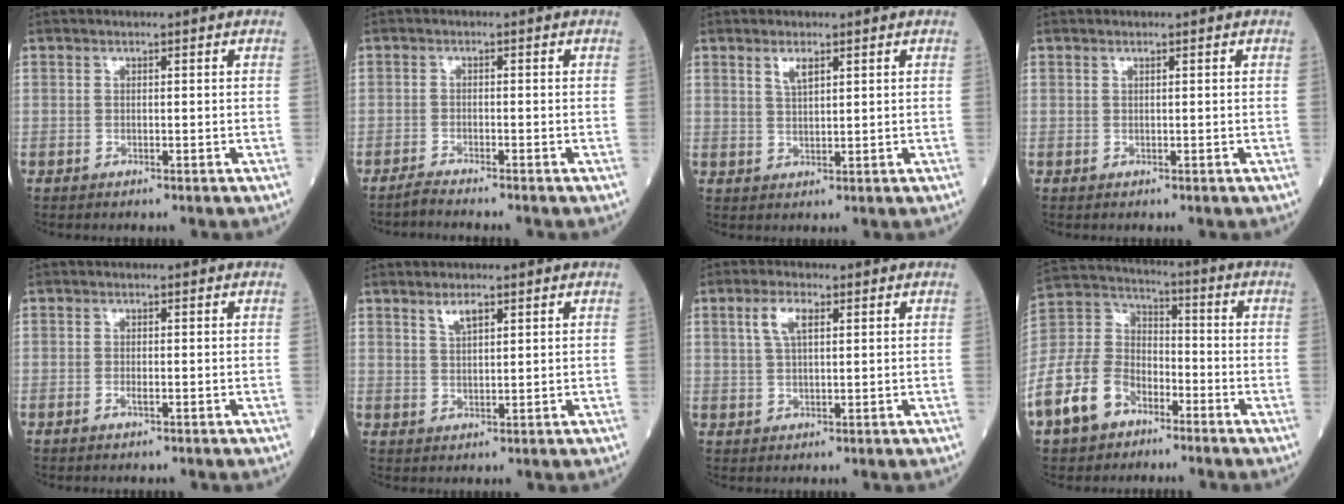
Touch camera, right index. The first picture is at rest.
{"total": 2.1, "force": [-2.0, -0.4, 0.5], "torque": [-0.012, -0.002, -0.036]}
{"total": 2.4, "force": [1.5, 0.6, 1.7], "torque": [-0.038, 0.001, 0.034]}
{"total": 0.0}
{"total": 0.8, "force": [-0.5, 0.2, 0.6], "torque": [-0.015, 0.001, -0.009]}
{"total": 2.6, "force": [1.7, 0.7, 1.8], "torque": [-0.037, 0.003, 0.035]}
{"total": 3.9, "force": [1.7, 1.4, 3.3], "torque": [-0.074, 0.011, 0.037]}
{"total": 13.5, "force": [-7.9, 8.6, 6.8], "torque": [-0.174, 0.006, -0.156]}